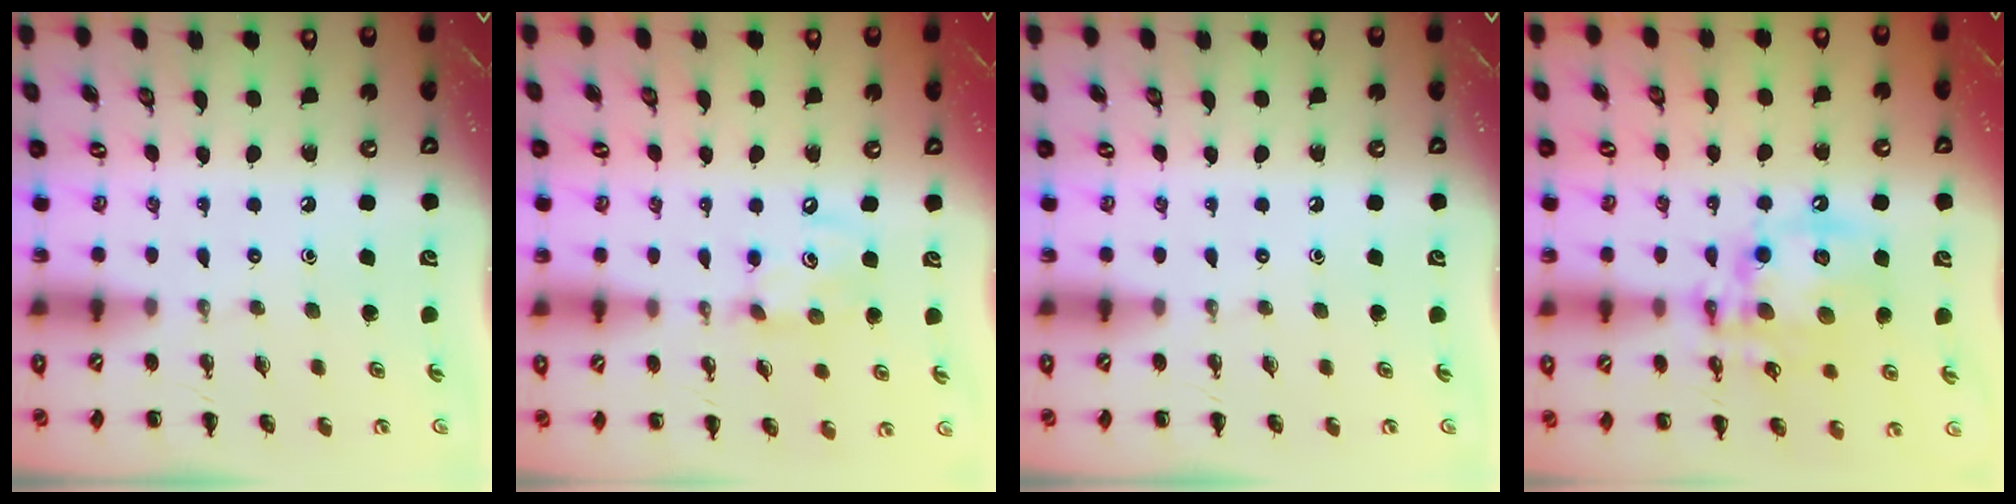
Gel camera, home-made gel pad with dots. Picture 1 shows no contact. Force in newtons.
{"total": 7.8, "press": 7.6, "slide": 1.4}
{"total": 0.0}
{"total": 14.9, "press": 14.6, "slide": 3.2}